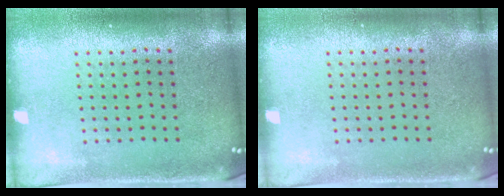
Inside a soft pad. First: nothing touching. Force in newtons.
{"total": 0.0}